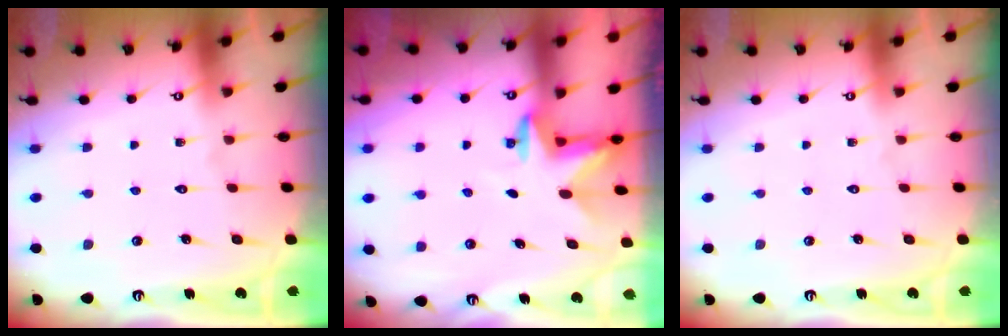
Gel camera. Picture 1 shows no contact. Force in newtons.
{"total": 2.9, "press": 2.8, "slide": 0.6}
{"total": 0.0}